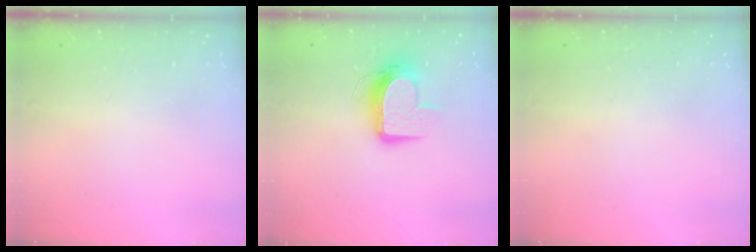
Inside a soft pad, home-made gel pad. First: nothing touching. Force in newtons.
{"total": 11.1, "press": 11.0, "slide": 1.0}
{"total": 0.0}